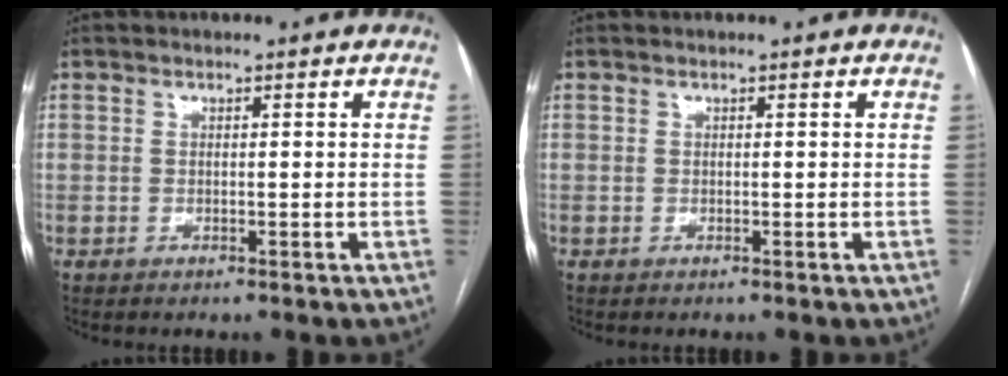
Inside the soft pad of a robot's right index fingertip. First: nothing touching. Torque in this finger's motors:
{"motor_torque": [0.00, 0.00, 0.00, 0.00]}